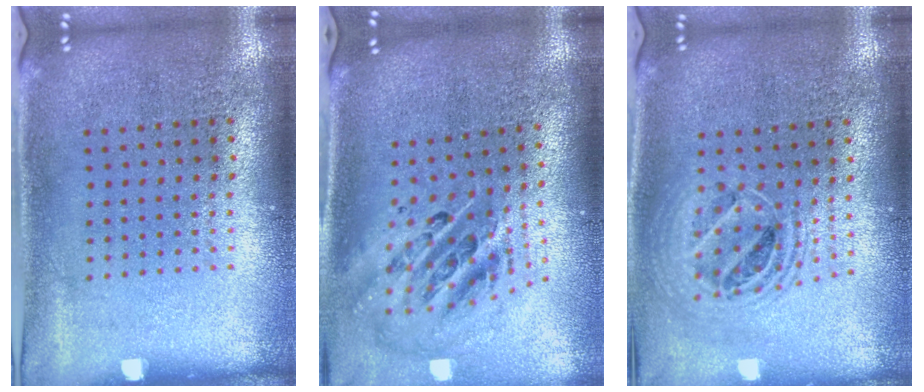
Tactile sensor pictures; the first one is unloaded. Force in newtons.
{"total": 2.6, "press": 1.8, "slide": 2.0}
{"total": 1.8, "press": 1.5, "slide": 1.0}